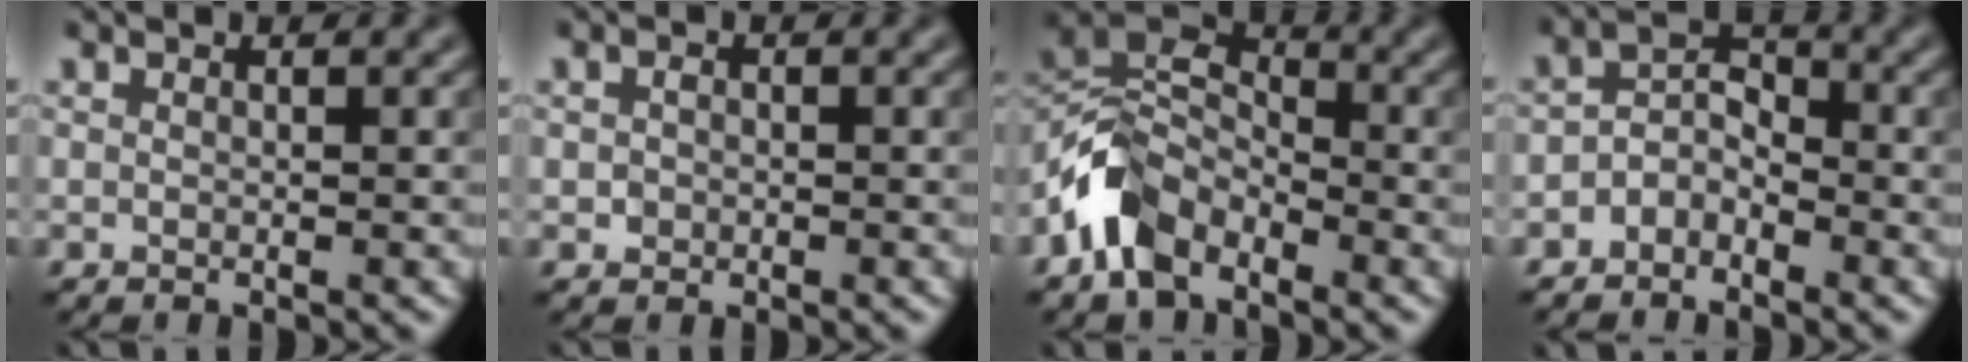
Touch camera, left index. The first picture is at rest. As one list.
[{"total": 1.0, "force": [-0.2, 0.9, 0.3], "torque": [-0.011, -0.004, -0.003]}, {"total": 6.2, "force": [-3.9, 3.6, 3.1], "torque": [-0.061, 0.000, -0.093]}, {"total": 2.4, "force": [-1.7, 1.4, 1.0], "torque": [-0.020, 0.010, -0.037]}]